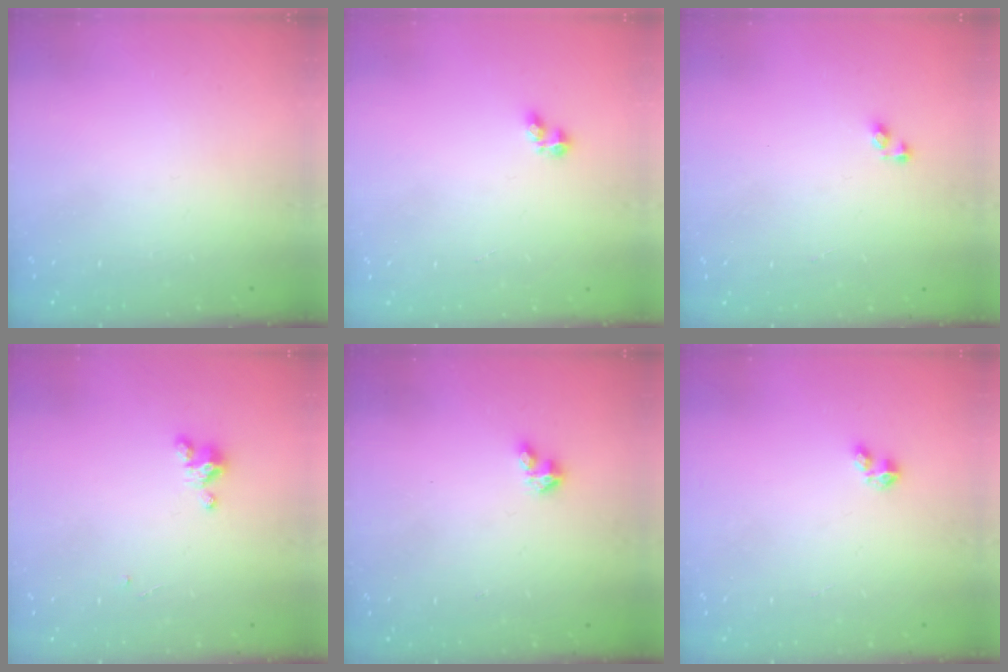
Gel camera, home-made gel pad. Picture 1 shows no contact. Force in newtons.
{"total": 2.6, "press": 2.5, "slide": 0.5}
{"total": 3.4, "press": 3.4, "slide": 0.3}
{"total": 2.7, "press": 2.7, "slide": 0.3}
{"total": 3.5, "press": 3.5, "slide": 0.4}
{"total": 2.7, "press": 2.7, "slide": 0.4}